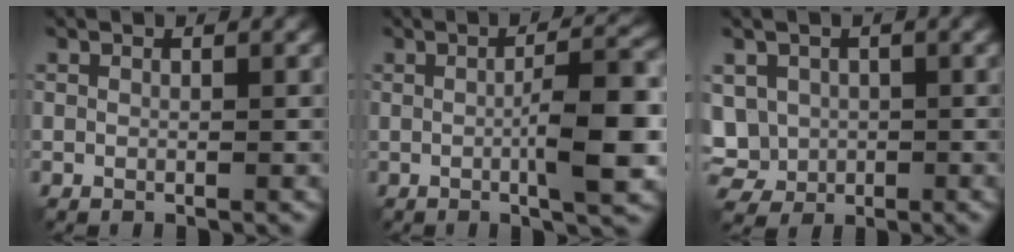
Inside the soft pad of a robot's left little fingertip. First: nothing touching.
{"total": 7.5, "force": [-0.7, 1.9, 7.2], "torque": [-0.105, 0.004, -0.014]}
{"total": 4.8, "force": [0.2, 4.1, 2.3], "torque": [-0.069, 0.005, 0.005]}